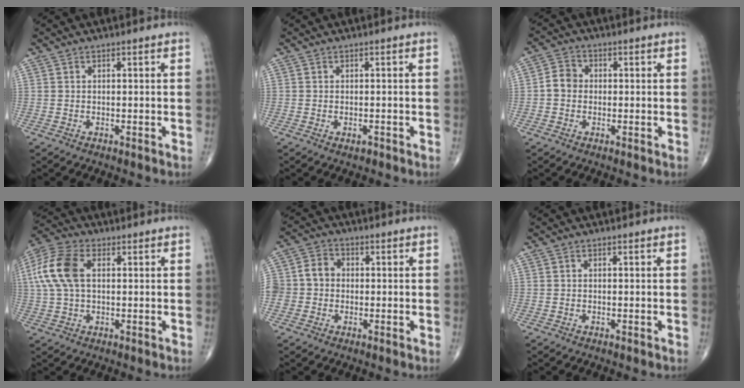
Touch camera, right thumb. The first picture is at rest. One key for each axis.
{"total": 1.2, "fx": -0.6, "fy": 0.7, "fz": 0.8, "tx": -0.013, "ty": 0.003, "tz": -0.007}
{"total": 4.0, "fx": -0.4, "fy": 3.4, "fz": 1.9, "tx": -0.024, "ty": 0.013, "tz": -0.016}
{"total": 11.5, "fx": 2.1, "fy": 6.7, "fz": 9.1, "tx": -0.212, "ty": 0.020, "tz": 0.038}
{"total": 7.7, "fx": -0.3, "fy": 6.8, "fz": 3.6, "tx": -0.055, "ty": 0.028, "tz": -0.011}
{"total": 0.0}